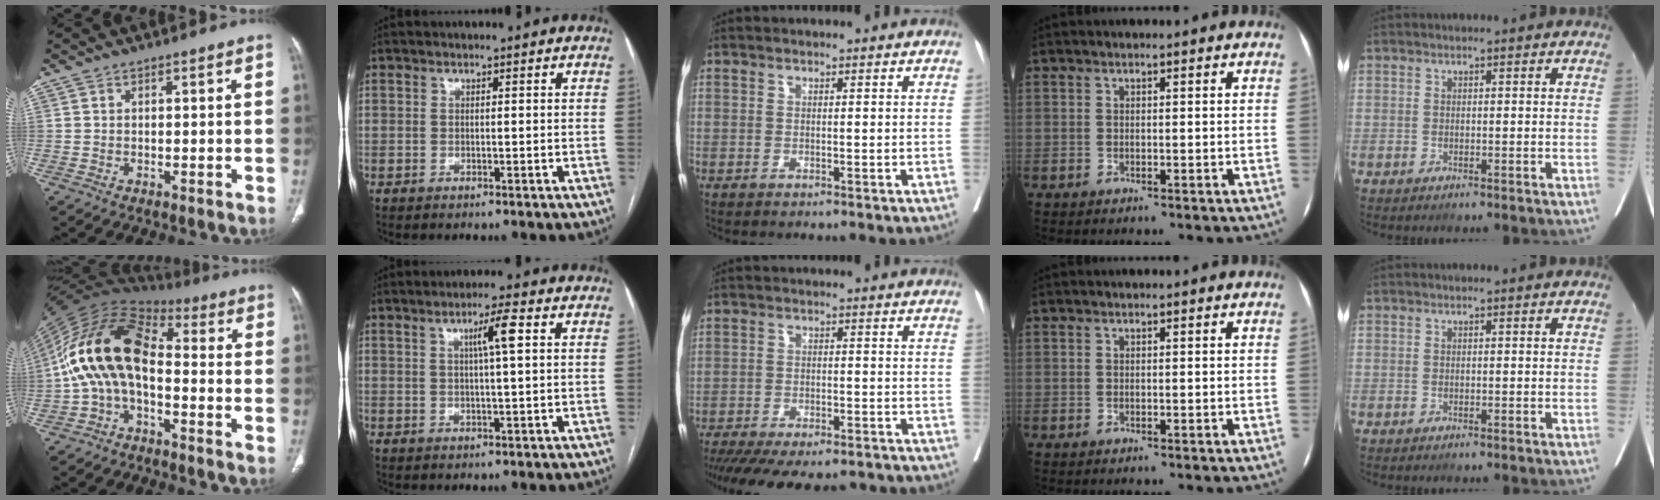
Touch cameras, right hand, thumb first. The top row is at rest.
{"thumb": {"total": 15.3, "force": [-1.7, 8.7, 12.4], "torque": [-0.227, 0.057, -0.044]}, "index": {"total": 4.4, "force": [1.3, -0.3, 4.2], "torque": [-0.072, 0.004, 0.021]}, "middle": {"total": 17.3, "force": [-14.7, 5.1, 7.6], "torque": [-0.160, -0.020, -0.199]}}